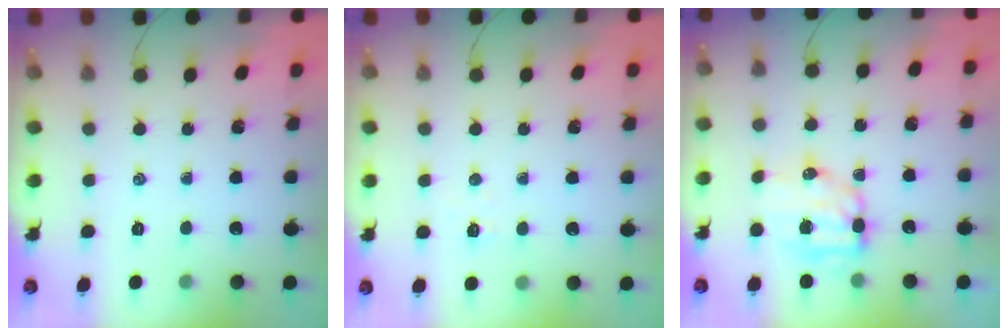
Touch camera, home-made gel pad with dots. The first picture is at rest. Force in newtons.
{"total": 2.9, "press": 2.8, "slide": 0.9}
{"total": 8.5, "press": 8.3, "slide": 1.7}